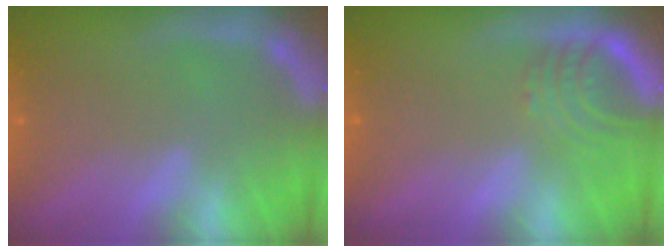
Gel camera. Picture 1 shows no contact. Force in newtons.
{"total": 3.9}